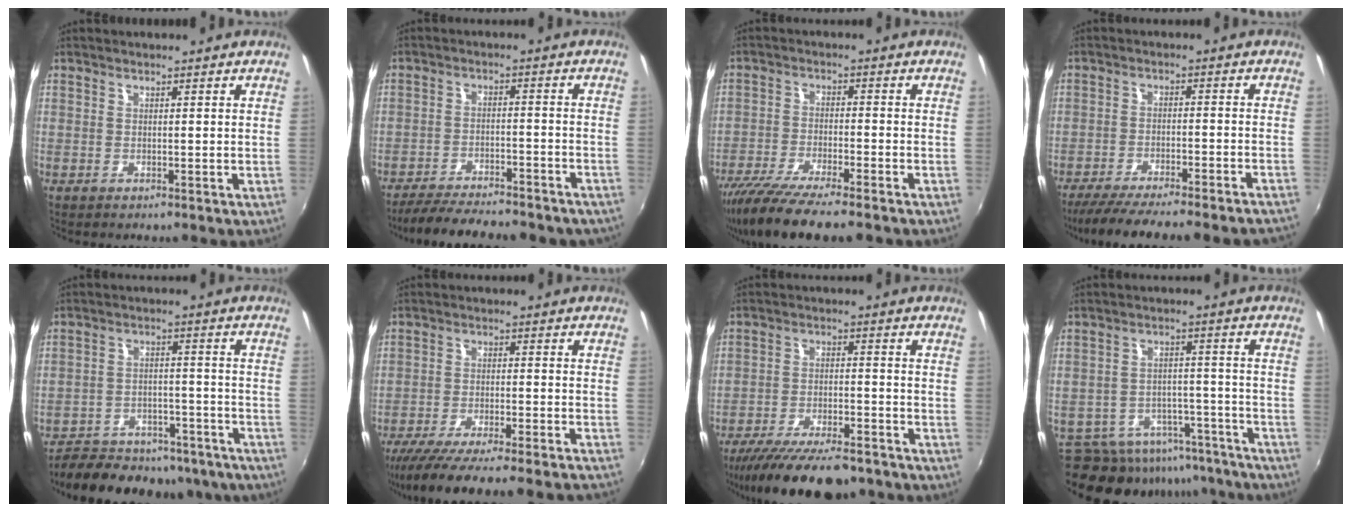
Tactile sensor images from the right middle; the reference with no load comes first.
{"total": 19.7, "force": [-16.7, 5.0, 9.1], "torque": [-0.176, -0.026, -0.227]}
{"total": 12.6, "force": [-10.3, 1.3, 7.1], "torque": [-0.147, -0.042, -0.177]}
{"total": 18.2, "force": [-16.3, 1.0, 8.2], "torque": [-0.154, -0.032, -0.236]}
{"total": 23.0, "force": [-19.5, 8.6, 8.6], "torque": [-0.177, 0.009, -0.245]}
{"total": 20.2, "force": [-18.2, 0.4, 8.8], "torque": [-0.160, -0.042, -0.269]}
{"total": 17.3, "force": [-14.3, 4.5, 8.7], "torque": [-0.172, -0.035, -0.218]}
{"total": 17.8, "force": [-15.5, 7.4, 4.8], "torque": [-0.102, 0.029, -0.196]}